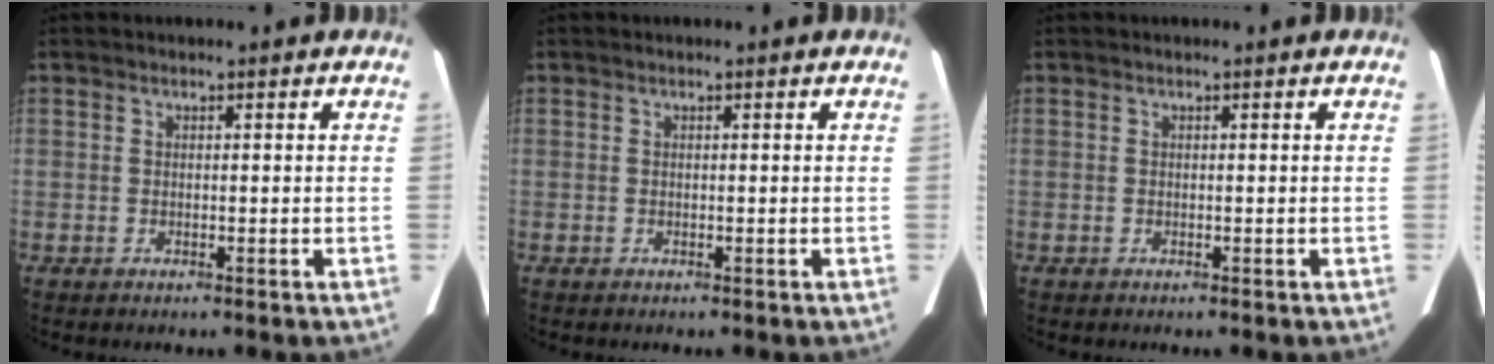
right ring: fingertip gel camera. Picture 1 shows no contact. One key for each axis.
{"total": 0.0}
{"total": 0.0}